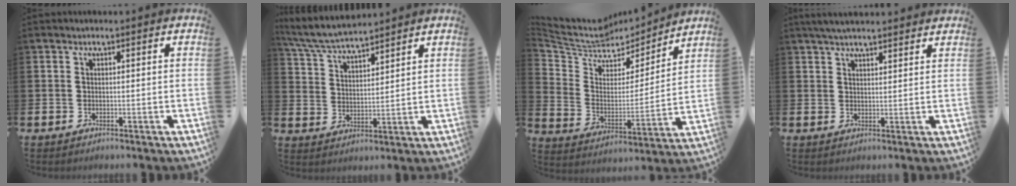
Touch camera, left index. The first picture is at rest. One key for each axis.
{"total": 6.3, "fx": 6.1, "fy": 0.6, "fz": 1.6, "tx": -0.057, "ty": -0.027, "tz": 0.110}
{"total": 6.5, "fx": 5.4, "fy": 3.4, "fz": 1.4, "tx": -0.070, "ty": -0.042, "tz": 0.089}
{"total": 3.8, "fx": 3.6, "fy": 0.5, "fz": 1.1, "tx": -0.030, "ty": -0.007, "tz": 0.066}